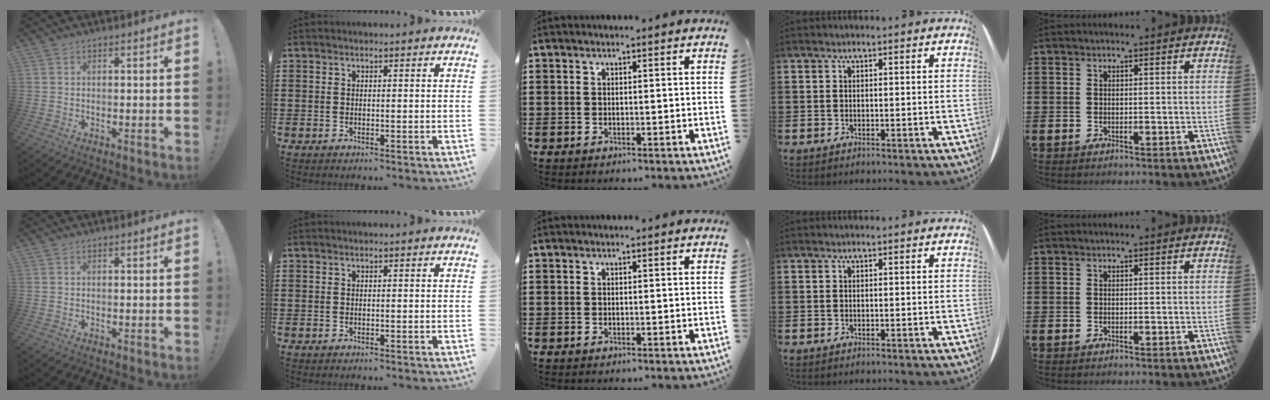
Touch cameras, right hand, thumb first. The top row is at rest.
{}